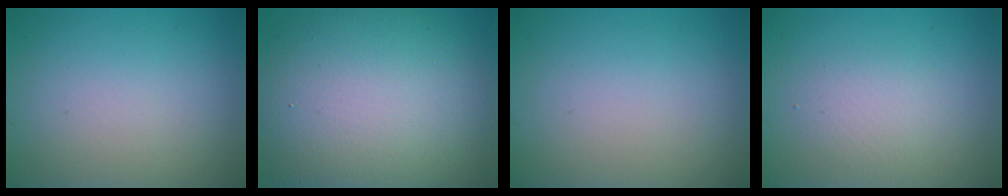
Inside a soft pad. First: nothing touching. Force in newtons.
{"total": 14.8, "press": 14.8, "slide": 0.7}
{"total": 0.0}
{"total": 1.9, "press": 1.9, "slide": 0.1}